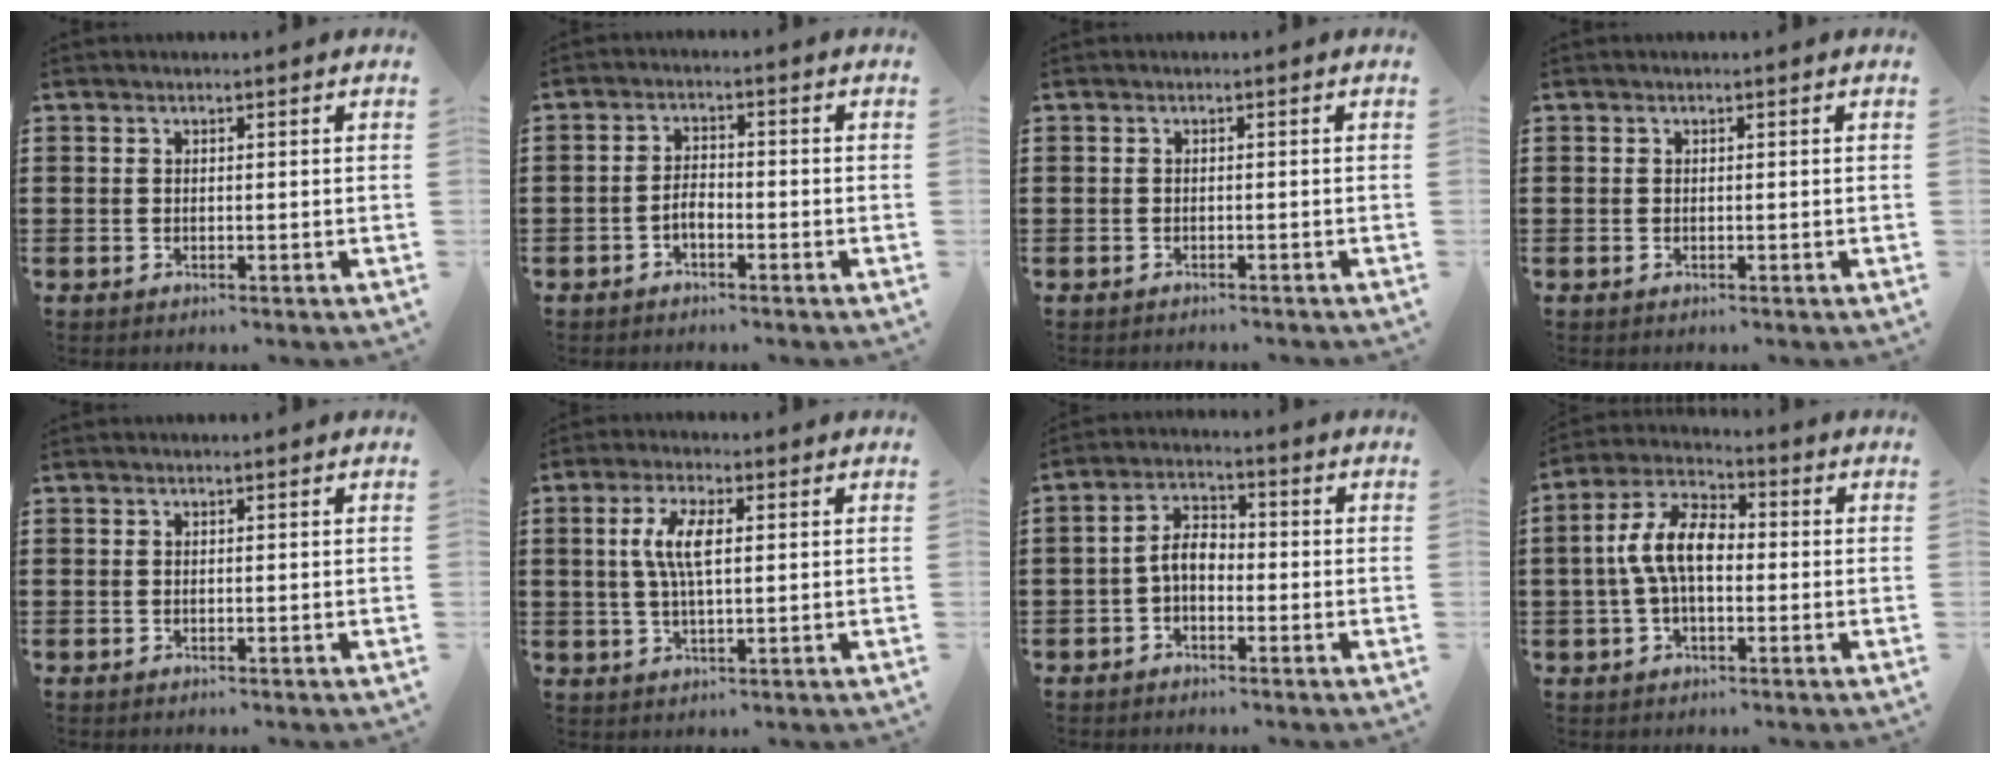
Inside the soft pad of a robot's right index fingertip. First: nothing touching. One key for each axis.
{"total": 2.5, "fx": -1.3, "fy": 1.2, "fz": 1.7, "tx": -0.042, "ty": 0.002, "tz": -0.029}
{"total": 0.7, "fx": -0.7, "fy": 0.0, "fz": 0.0, "tx": -0.001, "ty": -0.002, "tz": -0.014}
{"total": 0.0}
{"total": 0.0}
{"total": 6.1, "fx": 0.9, "fy": 2.2, "fz": 5.7, "tx": -0.121, "ty": 0.007, "tz": 0.011}
{"total": 4.6, "fx": -1.2, "fy": 2.5, "fz": 3.6, "tx": -0.081, "ty": 0.007, "tz": -0.029}
{"total": 8.7, "fx": -0.1, "fy": 4.5, "fz": 7.5, "tx": -0.171, "ty": 0.003, "tz": -0.011}